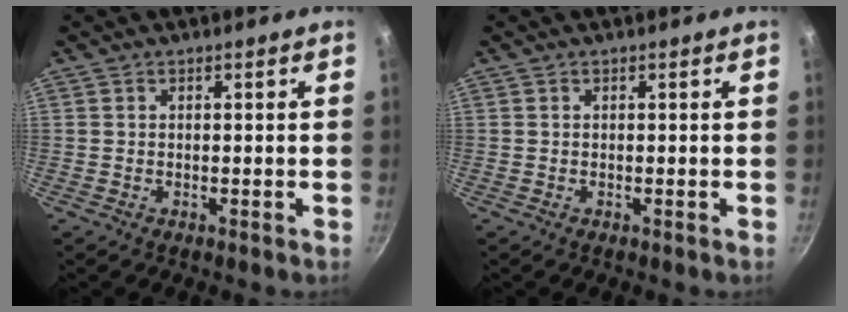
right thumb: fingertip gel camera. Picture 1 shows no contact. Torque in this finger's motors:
{"motor_torque": [-0.02, 0.02, -0.09, 0.10, 0.00]}